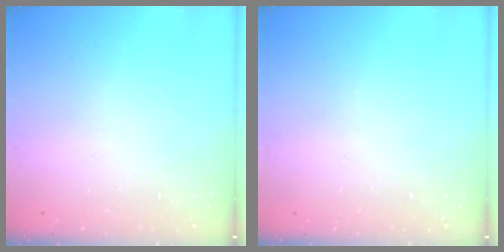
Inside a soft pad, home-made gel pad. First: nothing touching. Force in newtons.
{"total": 0.0}